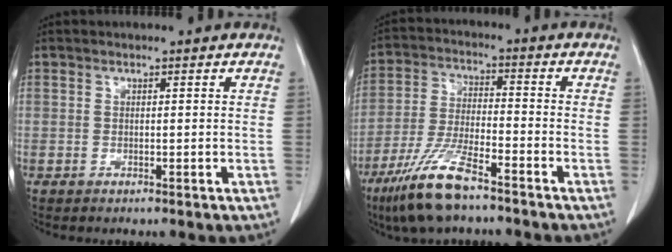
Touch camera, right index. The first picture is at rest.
{"total": 10.8, "force": [-7.6, 1.6, 7.6], "torque": [-0.163, -0.026, -0.145]}